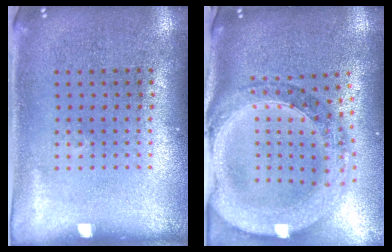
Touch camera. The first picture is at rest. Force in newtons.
{"total": 2.5, "press": 2.2, "slide": 1.2}